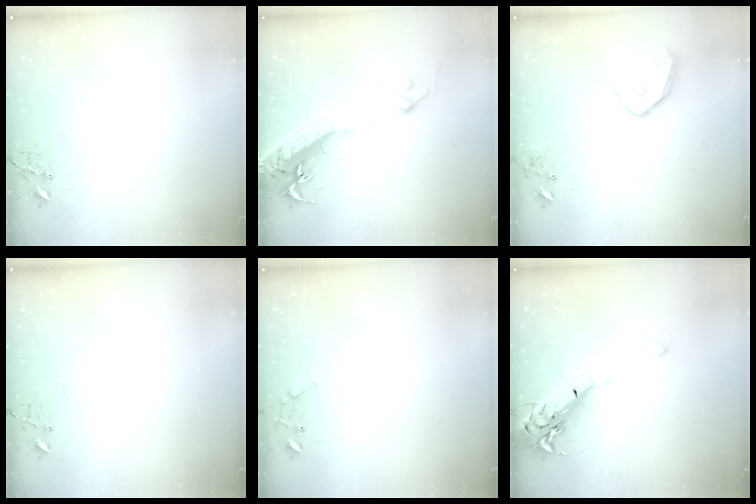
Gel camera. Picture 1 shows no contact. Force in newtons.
{"total": 20.6, "press": 20.2, "slide": 4.3}
{"total": 13.4, "press": 13.2, "slide": 1.8}
{"total": 4.2, "press": 4.2, "slide": 0.3}
{"total": 8.1, "press": 8.1, "slide": 0.5}
{"total": 20.3, "press": 19.9, "slide": 3.9}